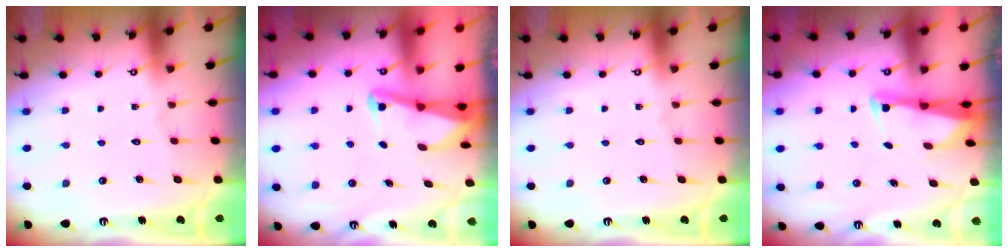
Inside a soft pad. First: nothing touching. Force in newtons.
{"total": 2.3, "press": 2.3, "slide": 0.2}
{"total": 0.0}
{"total": 2.6, "press": 2.5, "slide": 0.6}